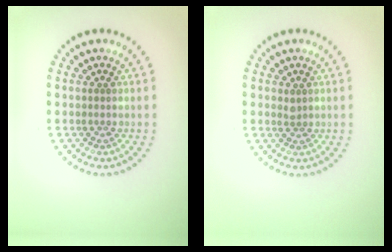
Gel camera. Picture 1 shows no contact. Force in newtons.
{"total": 0.6, "press": 0.5, "slide": 0.3}